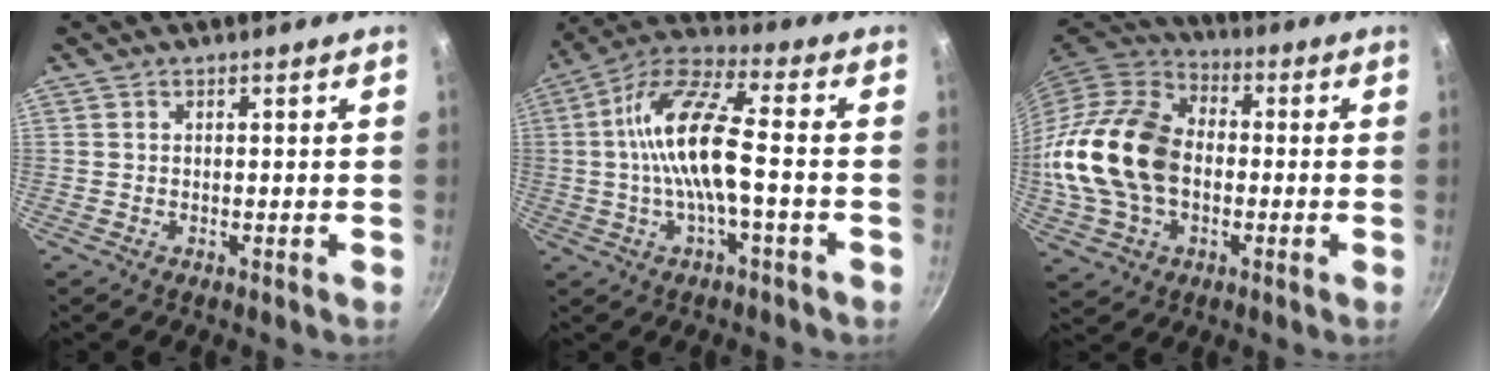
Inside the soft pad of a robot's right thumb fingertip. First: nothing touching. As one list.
[{"total": 13.8, "force": [-1.2, 4.1, 13.1], "torque": [-0.252, 0.035, -0.037]}, {"total": 20.9, "force": [-1.4, 14.5, 14.9], "torque": [-0.279, 0.033, -0.030]}]